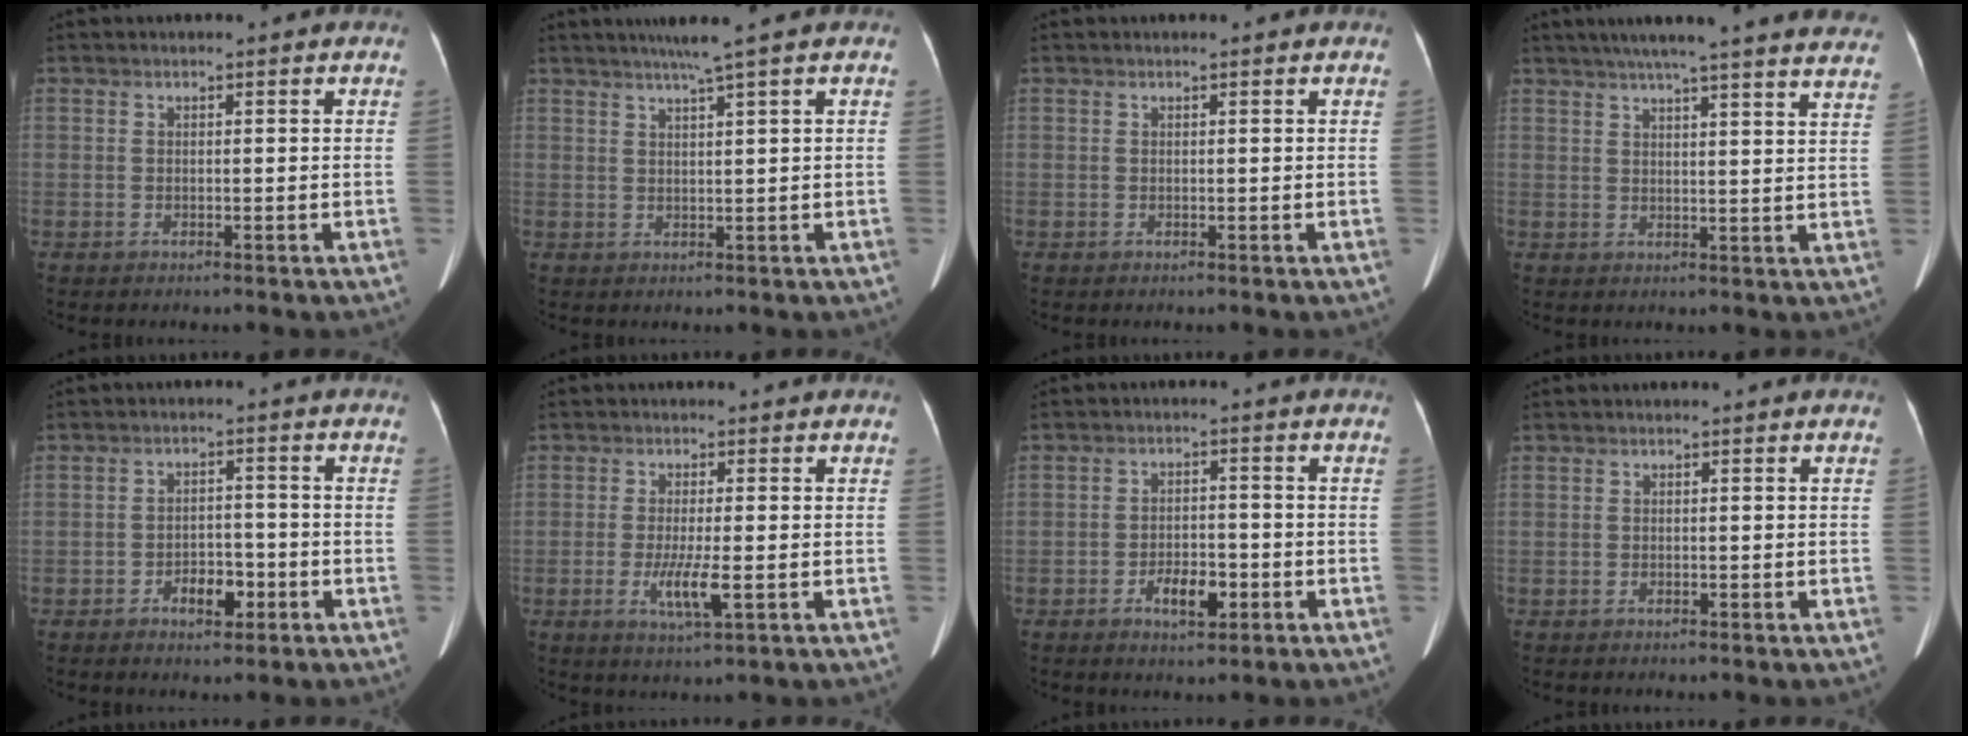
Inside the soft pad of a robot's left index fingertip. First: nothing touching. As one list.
[{"total": 3.7, "force": [2.7, -1.2, 2.3], "torque": [-0.040, 0.001, 0.050]}, {"total": 0.0}, {"total": 25.9, "force": [22.9, 0.9, 12.1], "torque": [-0.187, -0.019, 0.275]}, {"total": 4.3, "force": [-2.2, 2.3, 2.9], "torque": [-0.046, 0.007, -0.032]}, {"total": 4.8, "force": [-1.2, 0.5, 4.6], "torque": [-0.093, -0.012, -0.020]}, {"total": 4.8, "force": [-2.3, 2.2, 3.6], "torque": [-0.064, 0.002, -0.034]}, {"total": 0.0}]